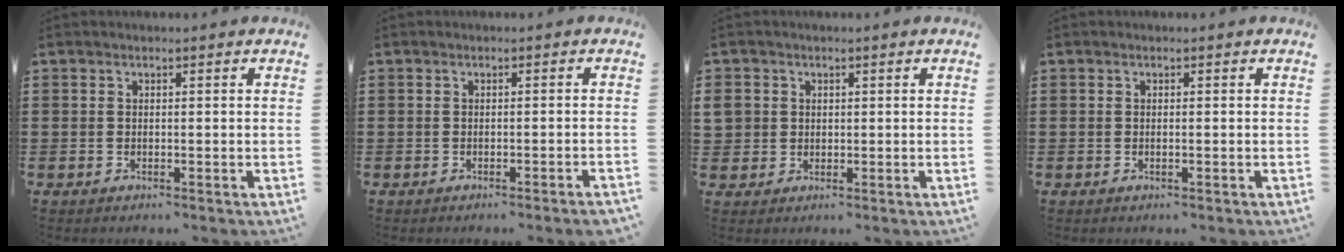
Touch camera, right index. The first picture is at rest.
{"total": 1.1, "force": [-0.8, -0.1, 0.7], "torque": [-0.012, -0.003, -0.015]}
{"total": 2.7, "force": [0.5, 2.6, 0.4], "torque": [-0.020, 0.009, 0.008]}
{"total": 0.0}